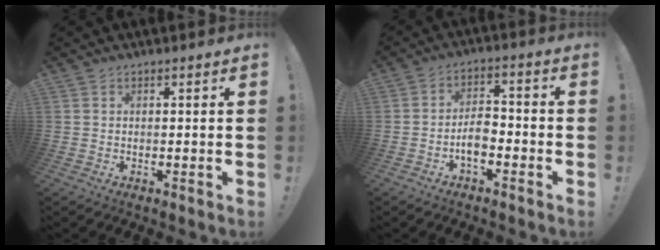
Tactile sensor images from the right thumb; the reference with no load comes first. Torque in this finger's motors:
{"motor_torque": [1.19, 0.31, 0.30, -0.43, 0.02]}